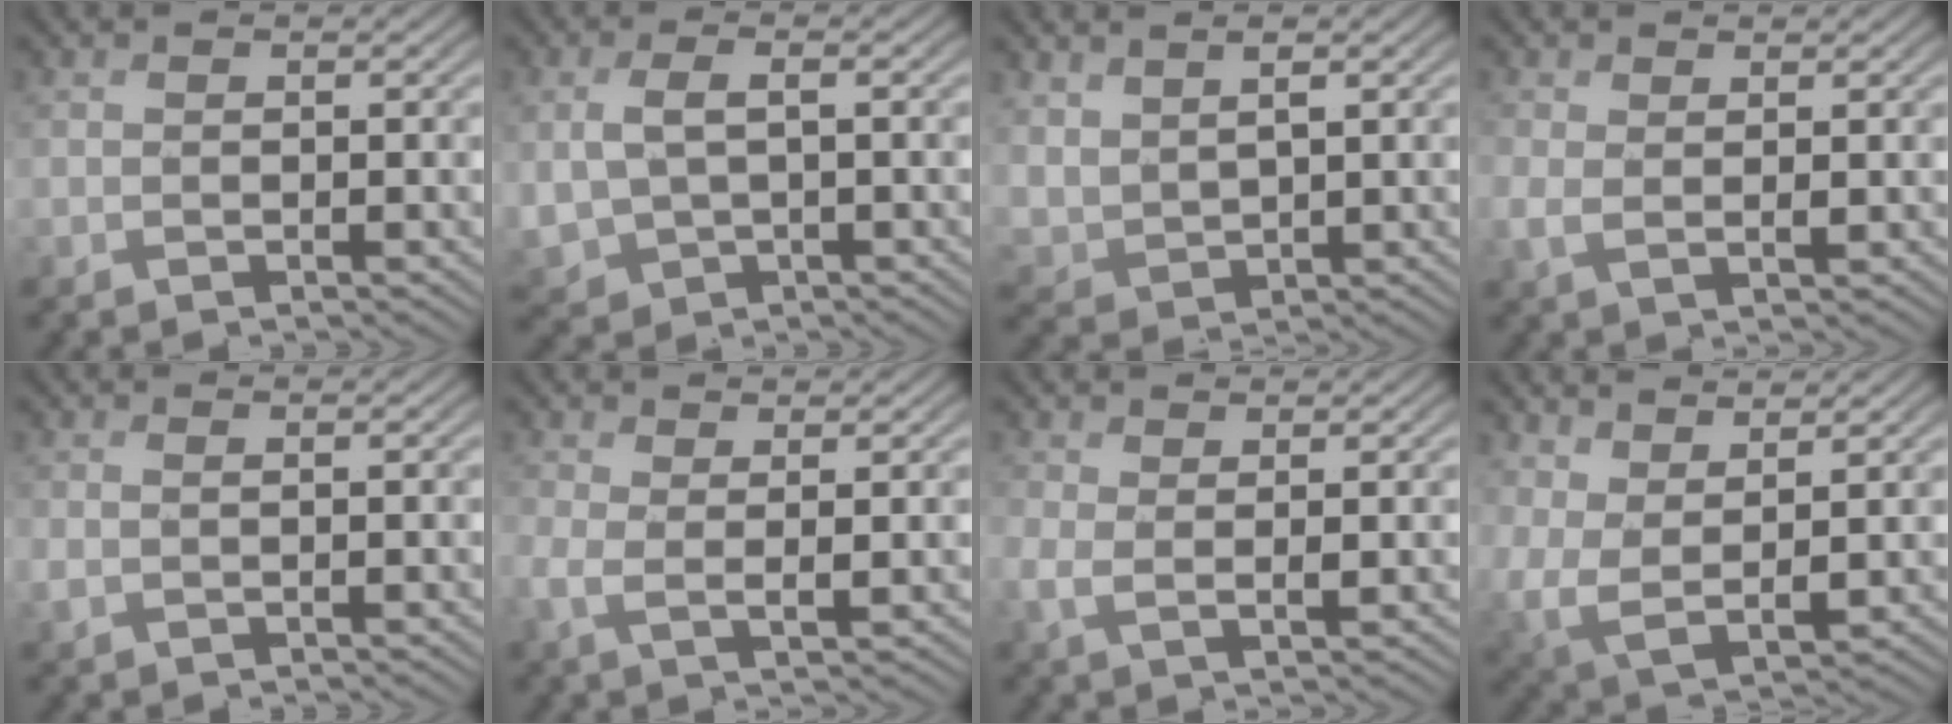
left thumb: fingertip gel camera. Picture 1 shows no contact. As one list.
[{"total": 5.3, "force": [0.3, 3.3, 4.2], "torque": [-0.108, -0.007, 0.010]}, {"total": 4.4, "force": [2.3, 2.6, 2.7], "torque": [-0.071, -0.006, 0.053]}, {"total": 2.7, "force": [0.6, 1.3, 2.3], "torque": [-0.064, -0.003, 0.011]}, {"total": 1.3, "force": [-0.1, 0.8, 1.0], "torque": [-0.029, -0.002, -0.001]}, {"total": 3.2, "force": [0.5, 1.1, 3.0], "torque": [-0.075, -0.002, 0.005]}, {"total": 3.1, "force": [0.6, 1.4, 2.7], "torque": [-0.073, -0.003, 0.009]}, {"total": 6.2, "force": [3.3, 3.0, 4.3], "torque": [-0.115, -0.007, 0.065]}]